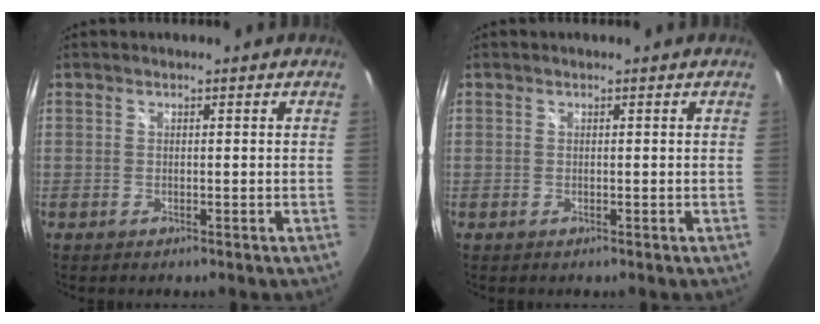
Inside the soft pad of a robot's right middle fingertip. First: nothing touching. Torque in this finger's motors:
{"motor_torque": [0.00, 0.00, 0.00, 0.00]}